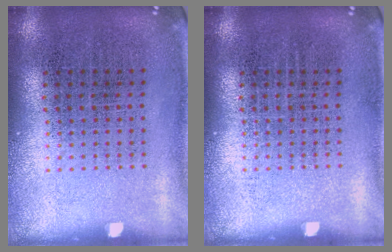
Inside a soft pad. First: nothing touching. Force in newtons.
{"total": 0.0}